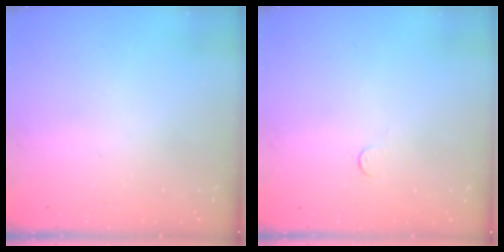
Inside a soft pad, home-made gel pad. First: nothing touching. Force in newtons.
{"total": 3.4, "press": 3.4, "slide": 0.4}